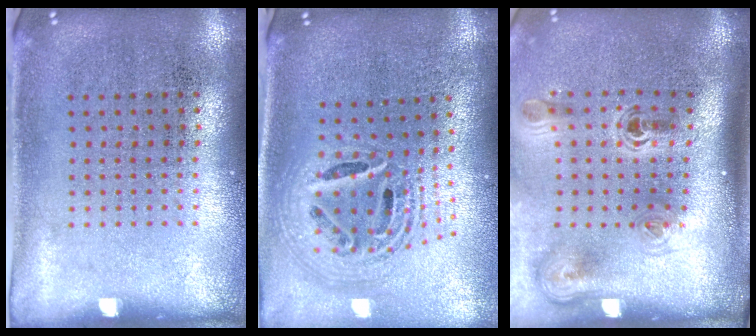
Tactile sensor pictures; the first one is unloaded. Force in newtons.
{"total": 2.4, "press": 1.8, "slide": 1.6}
{"total": 2.3, "press": 1.5, "slide": 1.8}